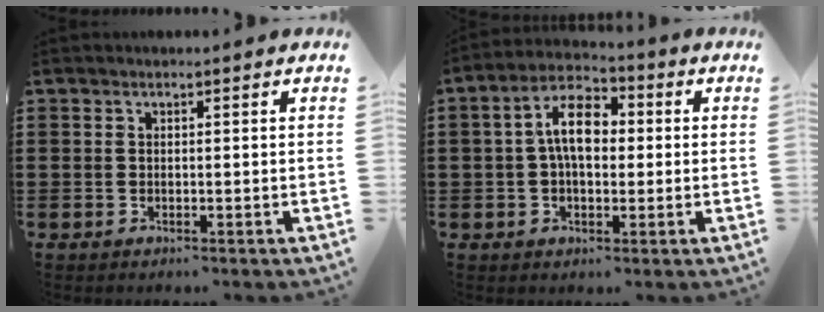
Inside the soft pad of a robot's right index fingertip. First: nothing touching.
{"total": 8.0, "force": [0.7, 4.3, 6.7], "torque": [-0.130, 0.013, 0.006]}